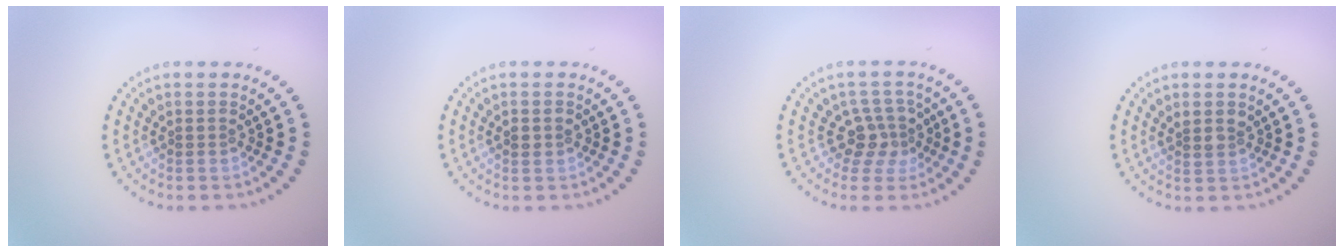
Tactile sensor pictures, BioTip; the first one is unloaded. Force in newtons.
{"total": 1.5, "press": 1.5, "slide": 0.2}
{"total": 2.8, "press": 2.2, "slide": 1.8}
{"total": 1.3, "press": 1.1, "slide": 0.8}